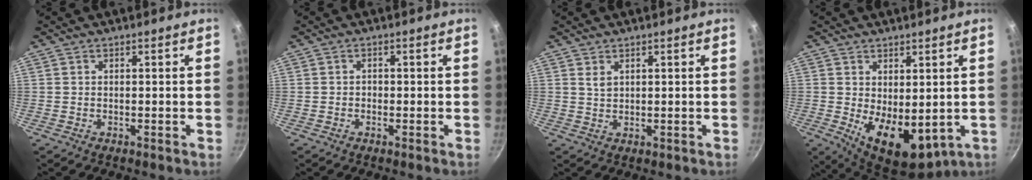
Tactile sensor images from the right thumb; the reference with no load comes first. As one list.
[{"total": 0.9, "force": [-0.4, 0.8, 0.3], "torque": [-0.003, 0.002, -0.007]}, {"total": 2.5, "force": [1.1, 1.2, 1.9], "torque": [-0.035, -0.010, 0.023]}, {"total": 11.2, "force": [-0.3, 6.5, 9.1], "torque": [-0.115, -0.028, 0.015]}]